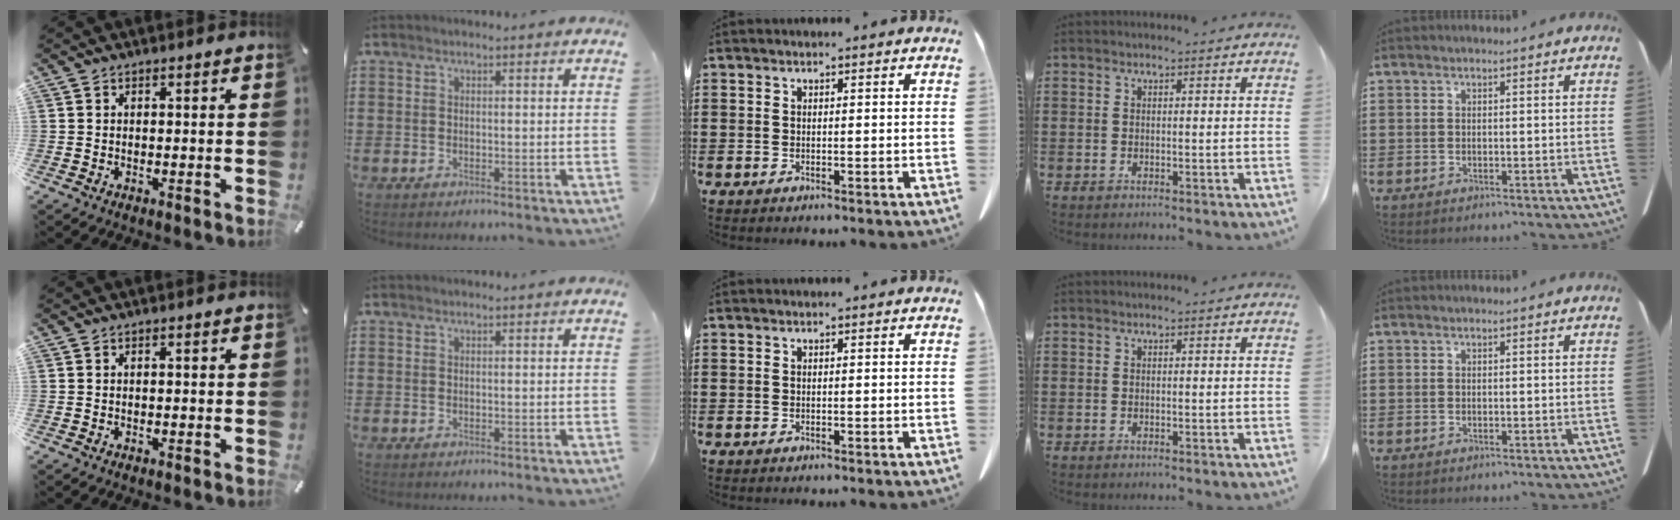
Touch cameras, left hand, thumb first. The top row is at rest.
{}